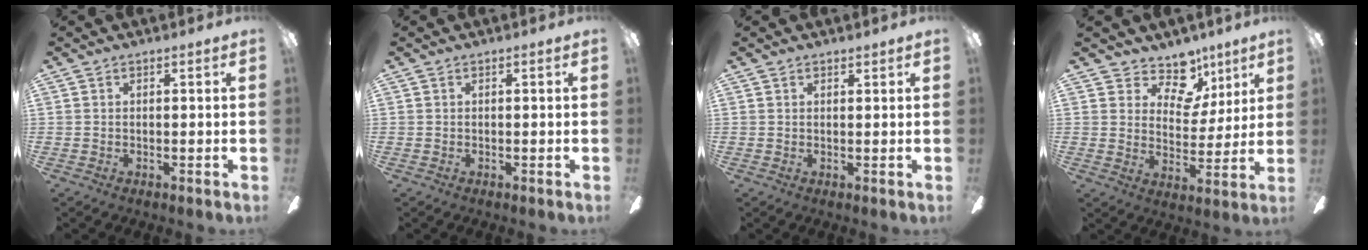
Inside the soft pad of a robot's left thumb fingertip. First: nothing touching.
{"total": 0.0}
{"total": 1.0, "force": [0.9, 0.4, 0.1], "torque": [0.005, -0.003, 0.015]}
{"total": 10.5, "force": [7.6, 6.3, 3.7], "torque": [-0.060, -0.054, 0.142]}